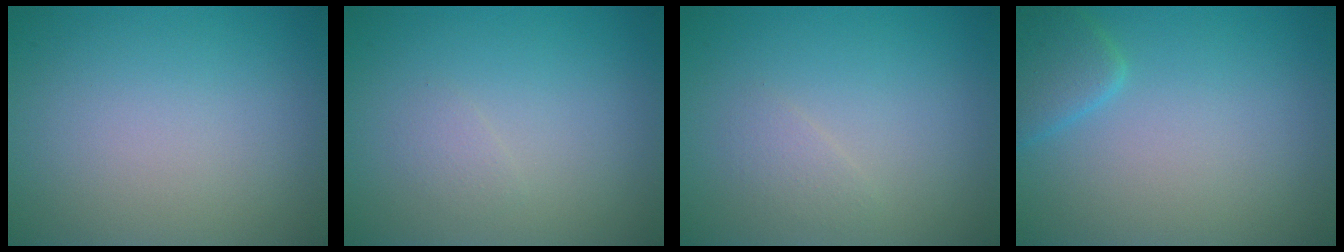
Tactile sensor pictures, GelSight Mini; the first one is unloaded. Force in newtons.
{"total": 0.8, "press": 0.8, "slide": 0.0}
{"total": 1.0, "press": 1.0, "slide": 0.1}
{"total": 2.3, "press": 2.3, "slide": 0.2}